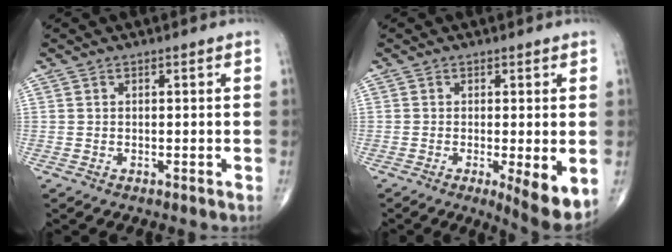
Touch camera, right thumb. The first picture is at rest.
{"total": 7.0, "force": [-1.5, 1.7, 6.6], "torque": [-0.099, -0.021, -0.023]}